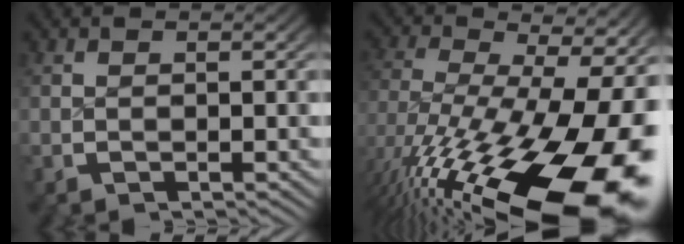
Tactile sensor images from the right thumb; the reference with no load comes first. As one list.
[{"total": 18.0, "force": [-4.6, 9.8, 14.4], "torque": [-0.238, -0.064, -0.027]}]